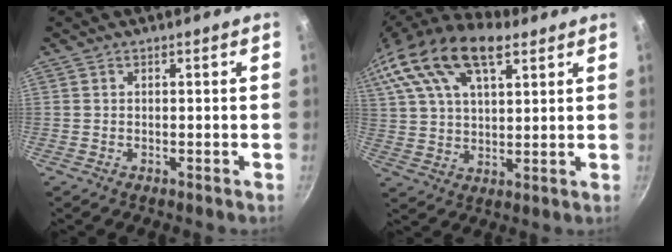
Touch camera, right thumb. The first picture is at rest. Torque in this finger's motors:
{"motor_torque": [-0.78, 1.75, 0.64, -0.31, 0.34]}